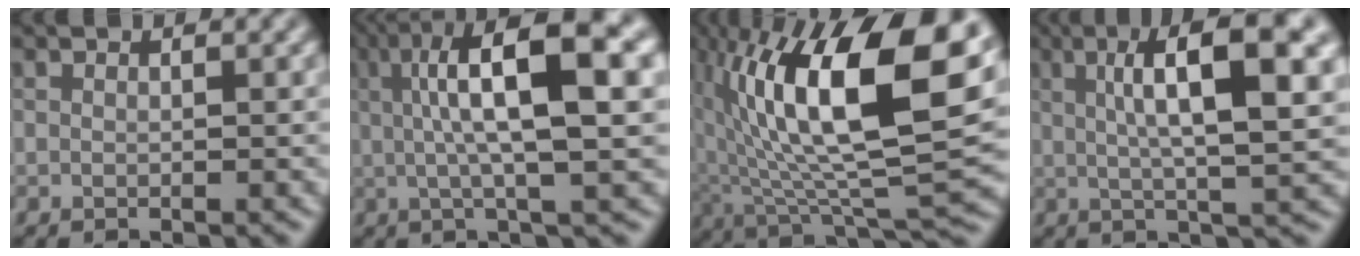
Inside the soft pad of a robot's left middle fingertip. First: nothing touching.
{"total": 10.7, "force": [1.8, 2.7, 10.2], "torque": [-0.176, 0.021, 0.040]}
{"total": 15.6, "force": [3.2, 6.0, 14.1], "torque": [-0.251, 0.008, 0.063]}
{"total": 8.8, "force": [2.1, 1.5, 8.5], "torque": [-0.136, 0.012, 0.048]}